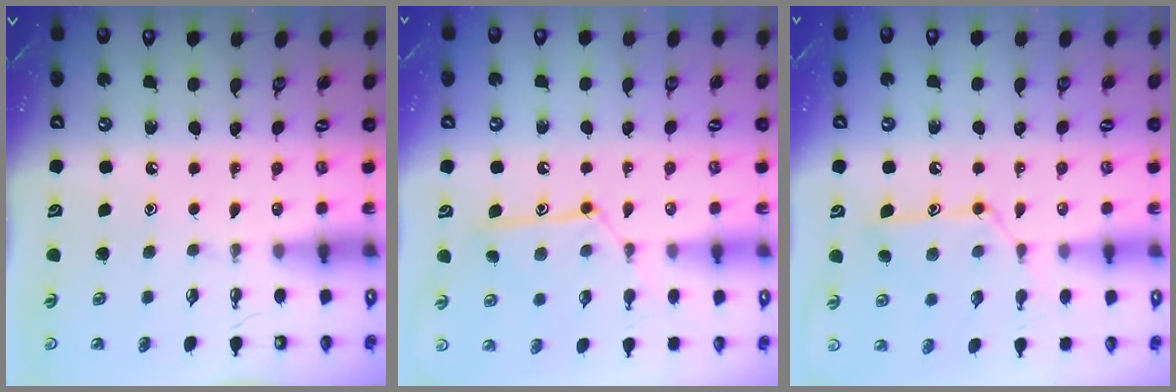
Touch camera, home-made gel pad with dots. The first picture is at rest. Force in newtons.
{"total": 11.2, "press": 11.2, "slide": 0.4}
{"total": 12.9, "press": 12.9, "slide": 0.7}